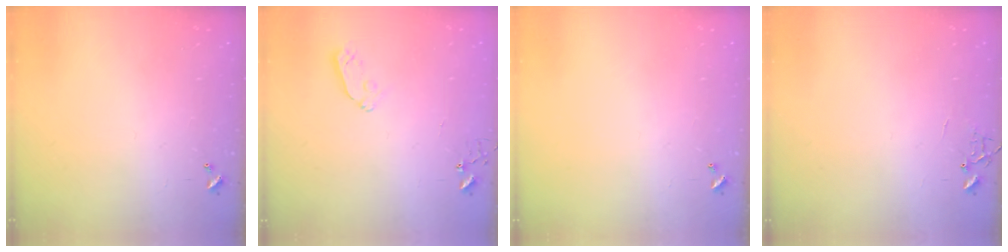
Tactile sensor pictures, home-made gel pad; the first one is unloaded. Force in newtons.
{"total": 4.7, "press": 4.6, "slide": 0.9}
{"total": 0.0}
{"total": 6.4, "press": 6.4, "slide": 0.6}